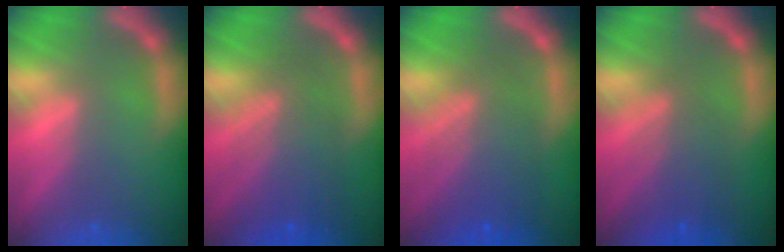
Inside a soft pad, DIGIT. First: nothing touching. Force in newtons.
{"total": 7.0}
{"total": 7.5}
{"total": 5.0}